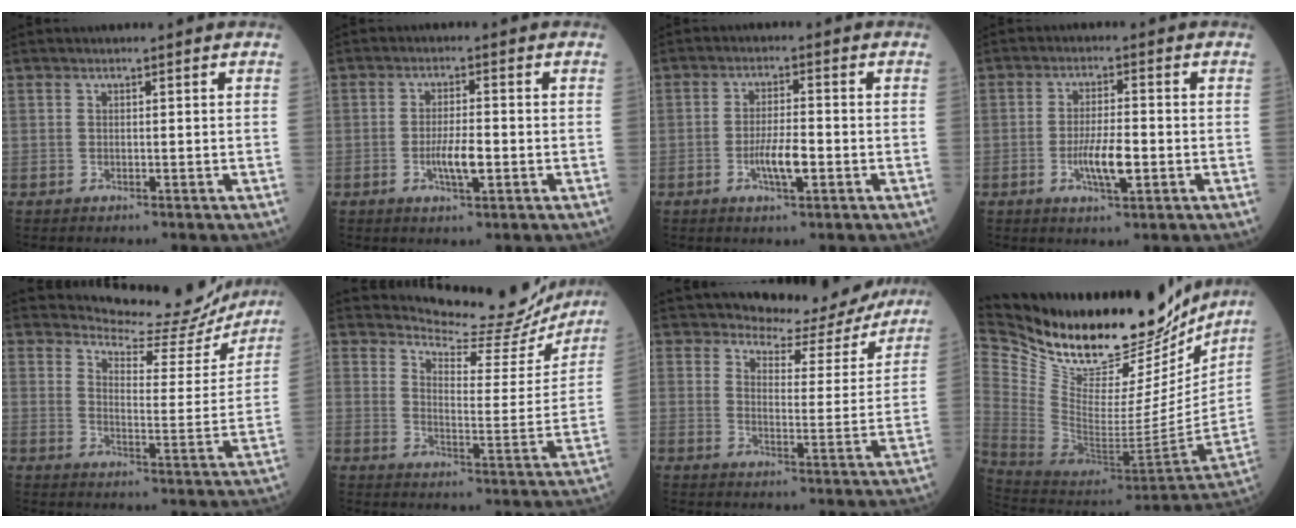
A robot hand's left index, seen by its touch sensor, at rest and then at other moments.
{"total": 4.3, "force": [-1.2, 0.9, 4.1], "torque": [-0.080, -0.002, -0.021]}
{"total": 4.8, "force": [-1.7, 1.0, 4.4], "torque": [-0.086, 0.000, -0.030]}
{"total": 5.7, "force": [-1.6, 1.2, 5.3], "torque": [-0.104, -0.004, -0.028]}
{"total": 14.4, "force": [14.0, 2.7, 1.6], "torque": [-0.018, -0.041, 0.168]}
{"total": 15.1, "force": [14.8, 2.3, 1.9], "torque": [-0.026, -0.053, 0.182]}
{"total": 11.8, "force": [11.3, 3.0, 2.1], "torque": [-0.021, -0.026, 0.138]}
{"total": 34.0, "force": [28.4, 10.2, 15.7], "torque": [-0.296, -0.047, 0.439]}